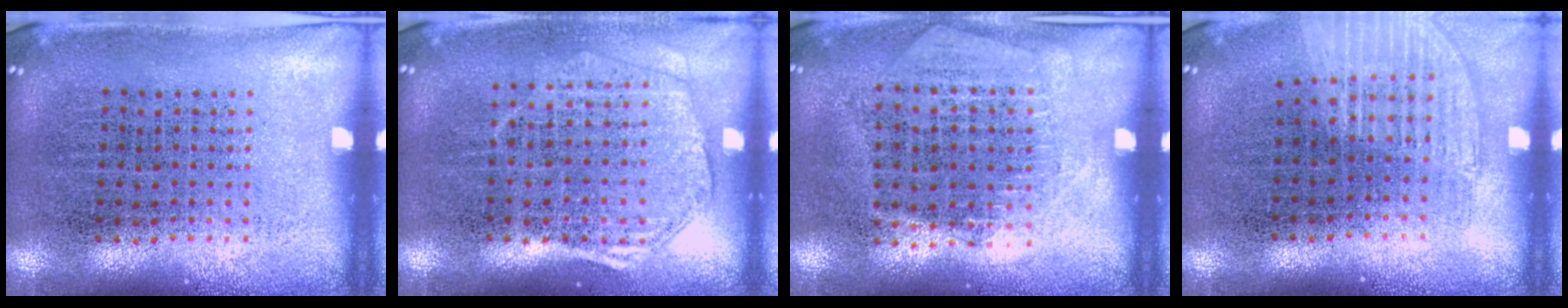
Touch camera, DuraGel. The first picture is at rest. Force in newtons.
{"total": 1.7, "press": 1.5, "slide": 0.7}
{"total": 1.3, "press": 1.1, "slide": 0.7}
{"total": 1.2, "press": 1.1, "slide": 0.4}